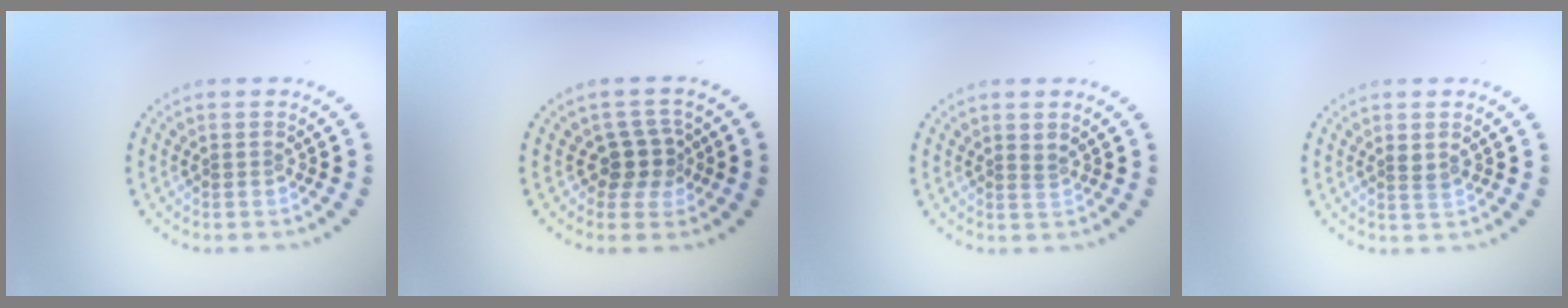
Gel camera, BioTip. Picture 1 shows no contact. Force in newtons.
{"total": 2.5, "press": 2.0, "slide": 1.5}
{"total": 0.6, "press": 0.2, "slide": 0.6}
{"total": 1.1, "press": 0.9, "slide": 0.5}